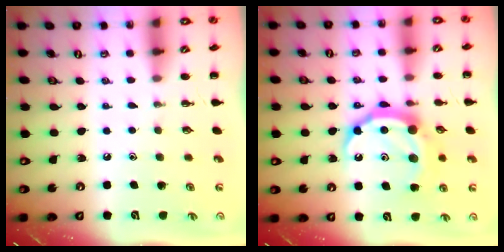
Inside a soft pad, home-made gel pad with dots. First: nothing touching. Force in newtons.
{"total": 14.0, "press": 14.0, "slide": 0.9}